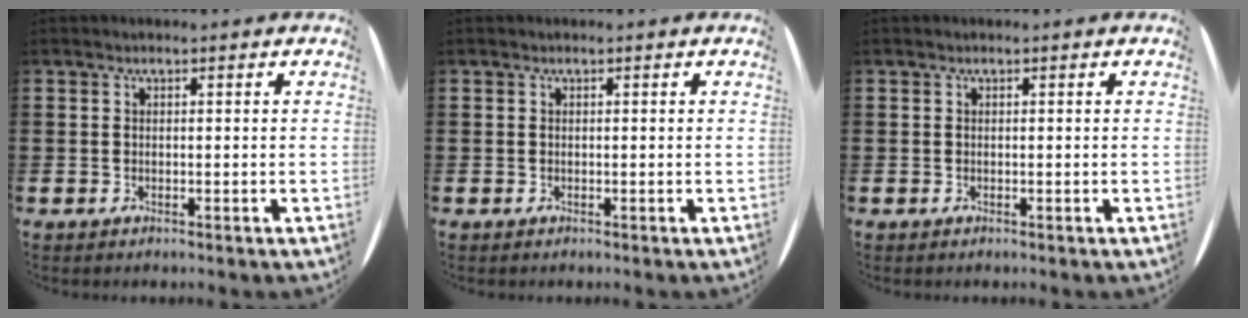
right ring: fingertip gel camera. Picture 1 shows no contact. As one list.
[{"total": 0.0}, {"total": 0.0}]